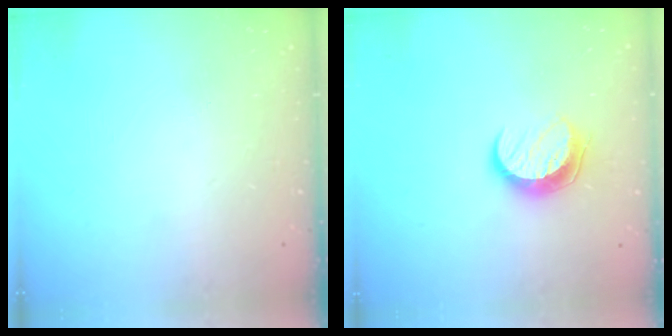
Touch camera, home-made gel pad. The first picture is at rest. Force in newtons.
{"total": 9.5, "press": 9.5, "slide": 0.8}